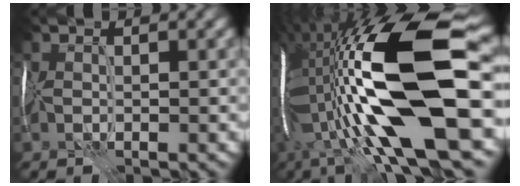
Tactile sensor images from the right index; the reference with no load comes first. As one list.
[{"total": 19.9, "force": [-0.5, 6.7, 18.7], "torque": [-0.370, 0.006, -0.010]}]